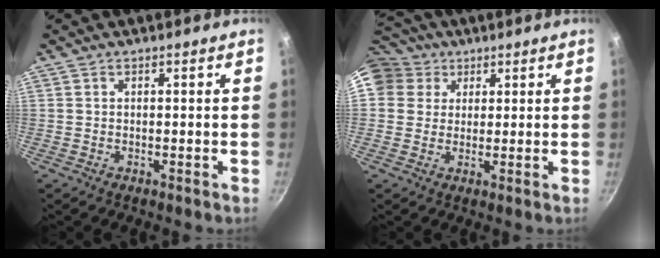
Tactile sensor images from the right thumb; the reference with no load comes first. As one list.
[{"total": 11.3, "force": [4.6, 9.5, 3.9], "torque": [-0.062, 0.016, 0.074]}]